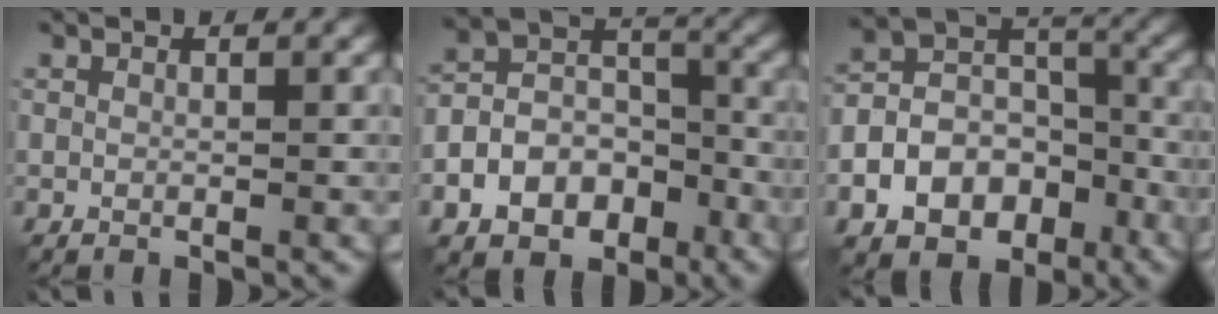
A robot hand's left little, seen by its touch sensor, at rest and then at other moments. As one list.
[{"total": 8.8, "force": [-4.8, 6.1, 4.1], "torque": [-0.062, 0.007, -0.090]}, {"total": 10.3, "force": [-5.3, 7.3, 4.9], "torque": [-0.080, 0.001, -0.099]}]